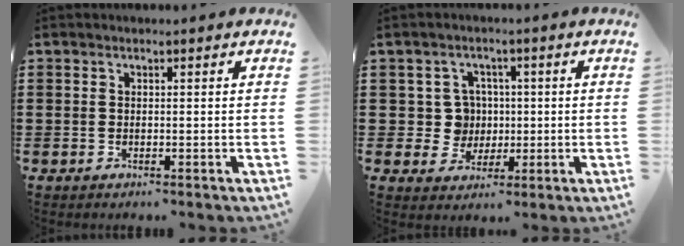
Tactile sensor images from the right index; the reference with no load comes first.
{"total": 5.4, "force": [0.3, 5.1, 1.9], "torque": [-0.051, 0.013, 0.004]}